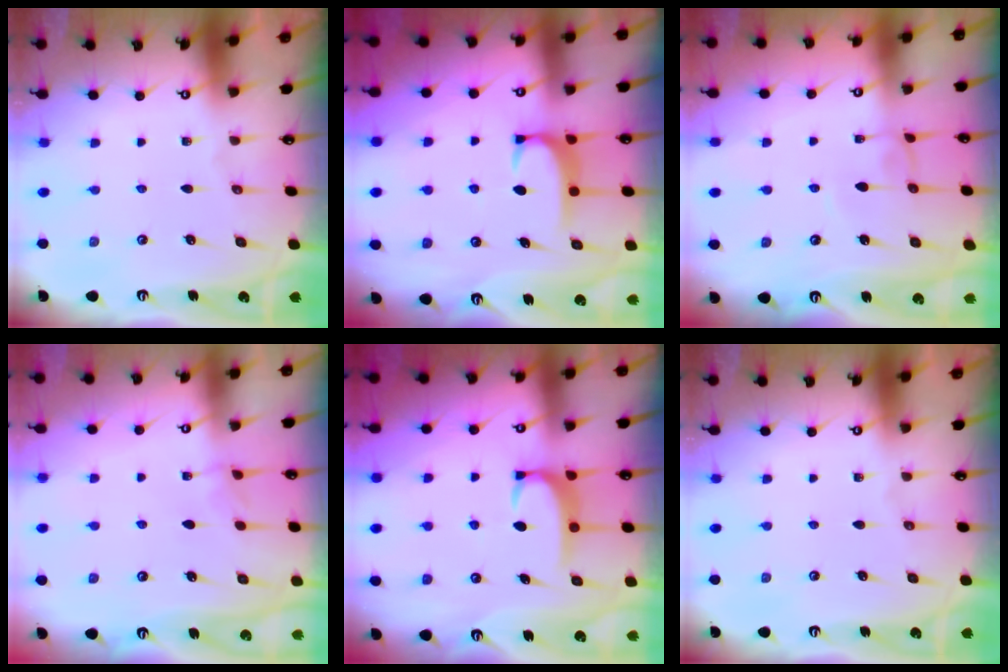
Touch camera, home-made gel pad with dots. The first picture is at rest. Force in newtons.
{"total": 2.0, "press": 1.9, "slide": 0.6}
{"total": 1.5, "press": 1.4, "slide": 0.3}
{"total": 3.1, "press": 3.1, "slide": 0.2}
{"total": 2.6, "press": 2.6, "slide": 0.4}
{"total": 0.0}